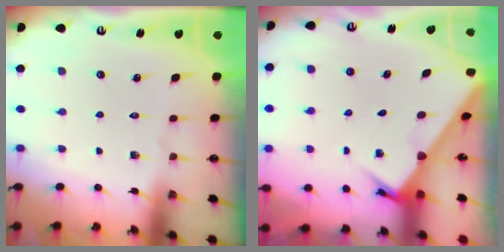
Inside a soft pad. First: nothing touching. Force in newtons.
{"total": 2.5, "press": 2.5, "slide": 0.3}